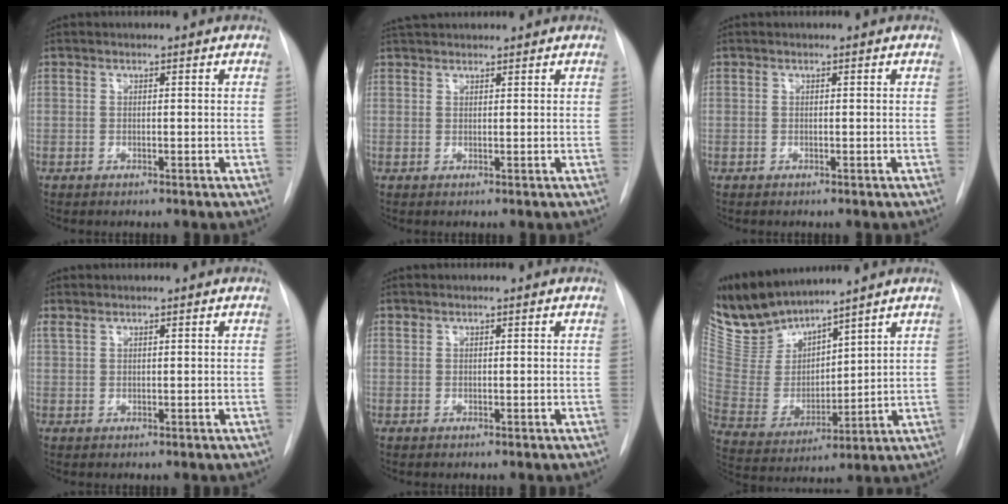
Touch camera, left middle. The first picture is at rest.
{"total": 4.7, "force": [4.4, 1.0, 1.5], "torque": [-0.016, 0.039, 0.069]}
{"total": 0.0}
{"total": 0.9, "force": [0.9, 0.2, 0.3], "torque": [-0.017, 0.014, 0.025]}
{"total": 0.0}
{"total": 10.7, "force": [10.4, 1.2, 2.4], "torque": [-0.071, -0.003, 0.228]}